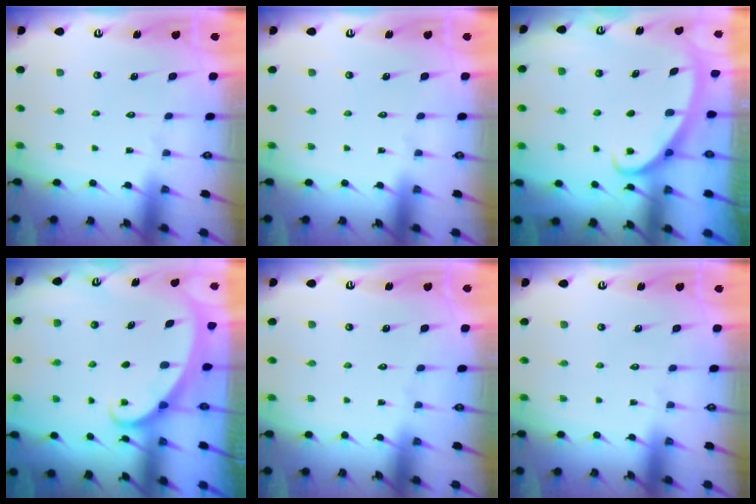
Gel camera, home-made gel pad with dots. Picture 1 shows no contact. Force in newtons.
{"total": 0.0}
{"total": 2.8, "press": 2.8, "slide": 0.3}
{"total": 1.7, "press": 1.7, "slide": 0.2}
{"total": 0.0}
{"total": 0.0}